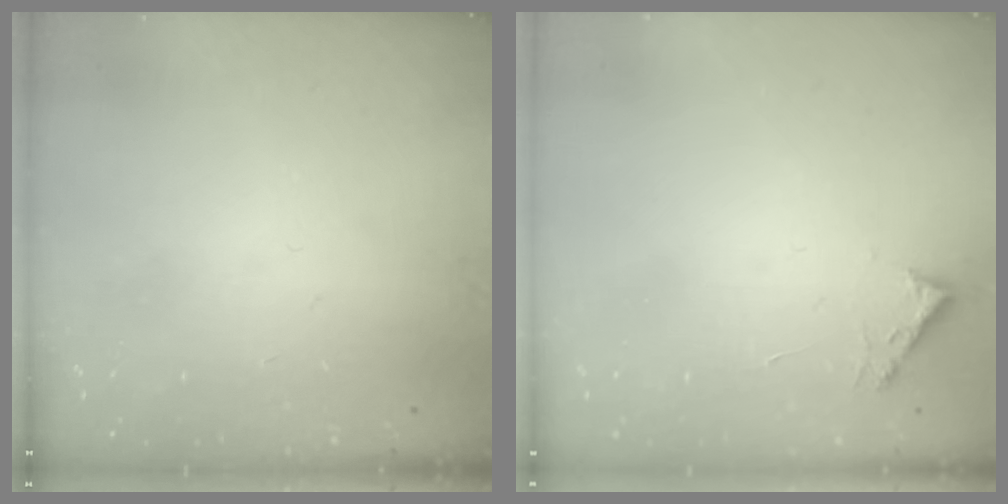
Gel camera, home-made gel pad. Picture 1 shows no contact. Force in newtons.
{"total": 2.7, "press": 2.7, "slide": 0.3}